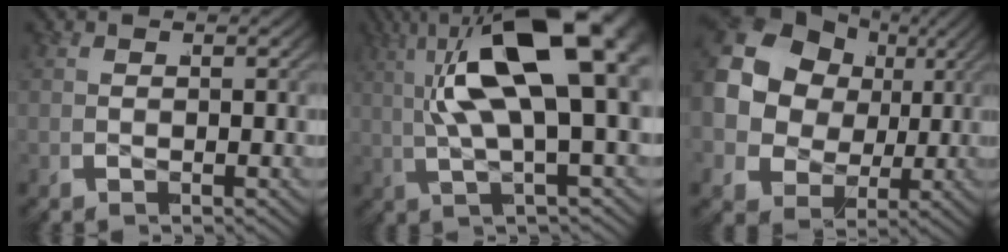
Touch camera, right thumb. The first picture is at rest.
{"total": 12.6, "force": [2.4, 4.9, 11.4], "torque": [-0.216, 0.020, 0.035]}
{"total": 14.5, "force": [1.8, 11.1, 9.2], "torque": [-0.224, -0.009, 0.022]}